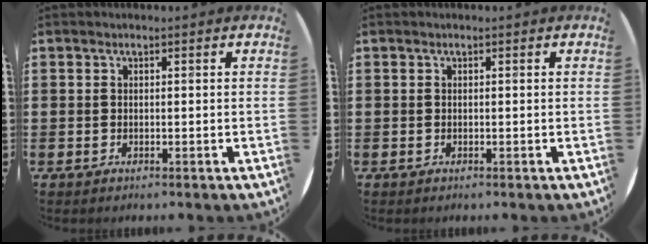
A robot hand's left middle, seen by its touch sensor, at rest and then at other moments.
{"total": 0.0}